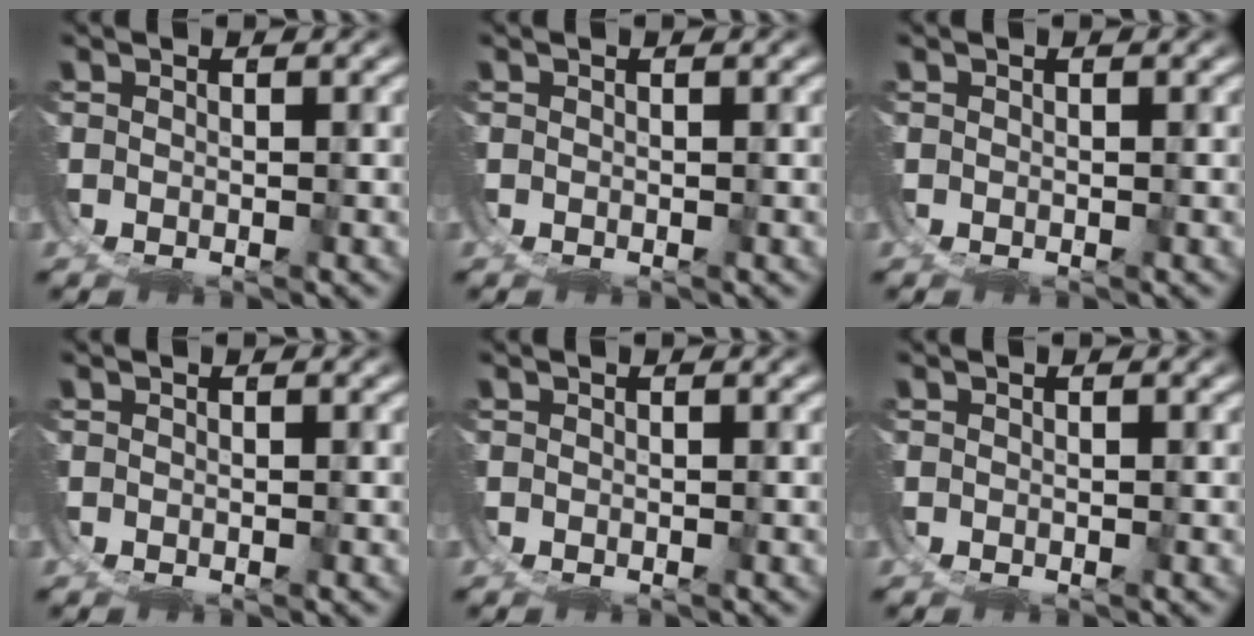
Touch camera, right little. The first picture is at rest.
{"total": 0.0}
{"total": 0.0}
{"total": 0.0}
{"total": 0.0}
{"total": 0.0}